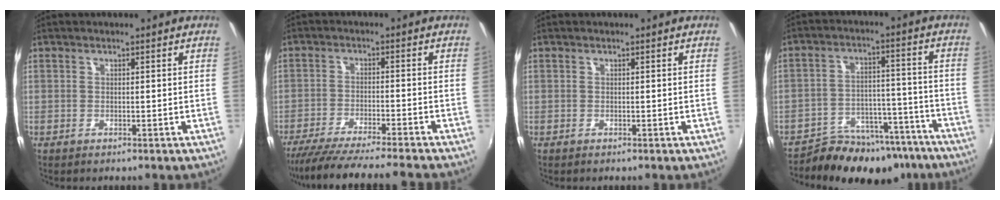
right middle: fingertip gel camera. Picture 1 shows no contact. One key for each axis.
{"total": 14.6, "fx": -13.1, "fy": -0.9, "fz": 6.3, "tx": -0.130, "ty": -0.020, "tz": -0.214}
{"total": 0.0}
{"total": 16.7, "fx": -13.8, "fy": 7.6, "fz": 5.6, "tx": -0.106, "ty": 0.027, "tz": -0.181}